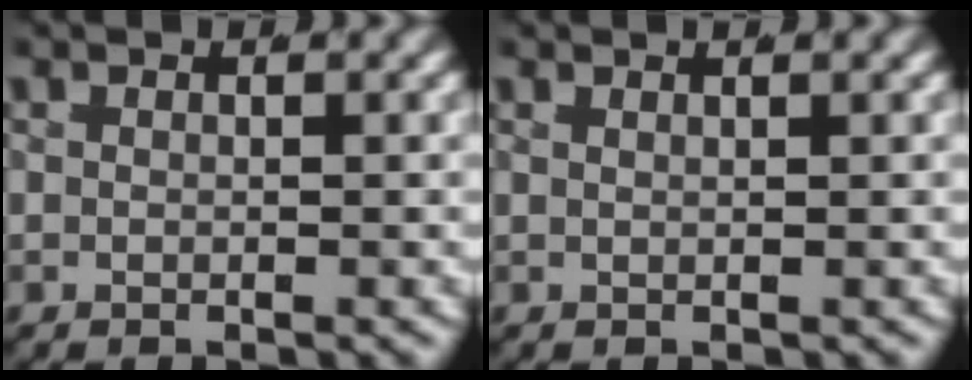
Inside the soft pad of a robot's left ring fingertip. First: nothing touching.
{"total": 0.8, "force": [0.7, 0.1, 0.3], "torque": [-0.002, 0.003, 0.011]}